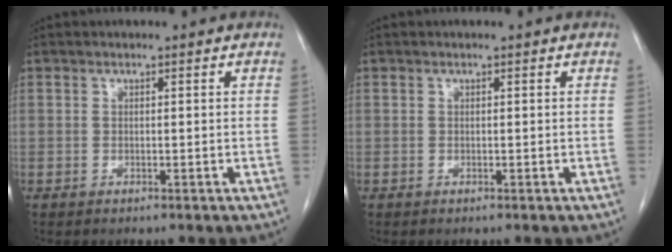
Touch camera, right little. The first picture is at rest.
{"total": 0.0}